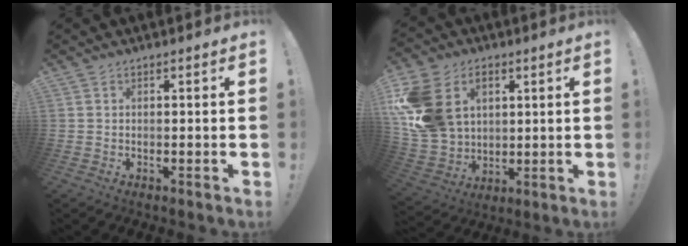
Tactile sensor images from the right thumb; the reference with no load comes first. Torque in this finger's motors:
{"motor_torque": [1.65, 3.36, 0.68, -0.19, 0.38]}